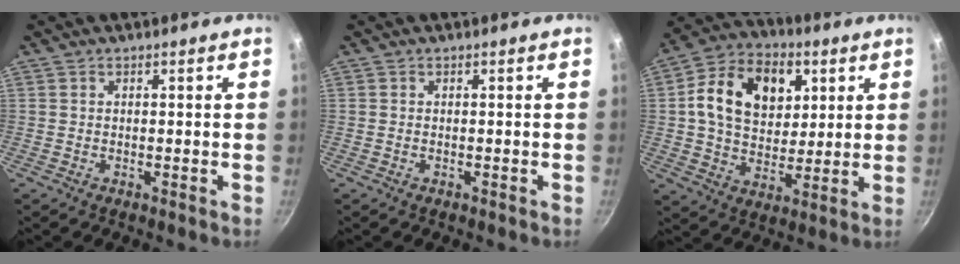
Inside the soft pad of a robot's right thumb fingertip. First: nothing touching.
{"total": 0.0}
{"total": 17.0, "force": [4.3, 12.2, 11.1], "torque": [-0.159, 0.003, 0.072]}